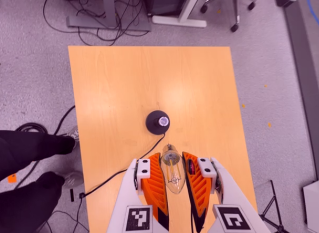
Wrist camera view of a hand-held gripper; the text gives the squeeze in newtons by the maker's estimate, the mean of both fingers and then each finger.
{"total": 22.8, "left": 25.8, "right": 19.8}